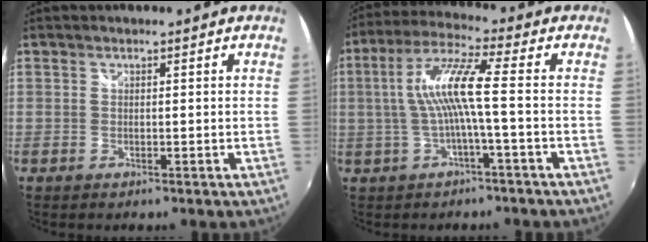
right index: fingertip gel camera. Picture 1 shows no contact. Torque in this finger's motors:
{"motor_torque": [1.32, -0.36, 0.78, 0.21]}